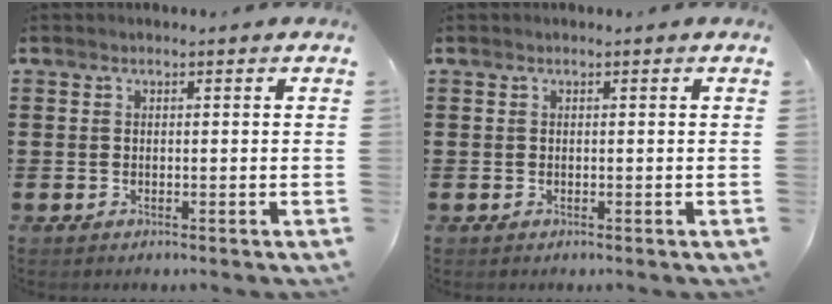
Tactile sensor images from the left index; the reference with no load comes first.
{"total": 0.0}